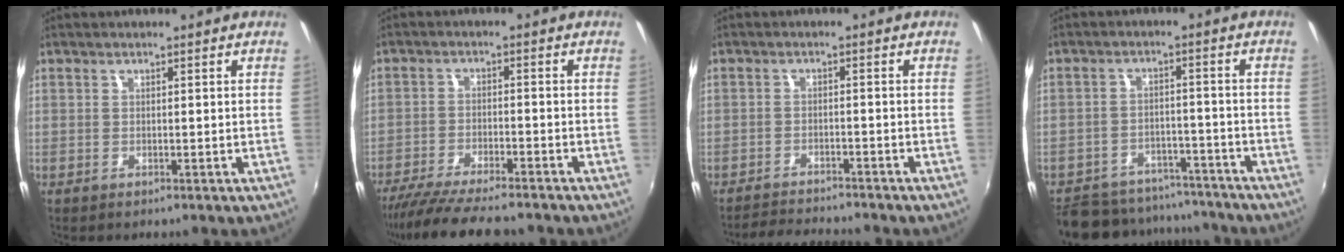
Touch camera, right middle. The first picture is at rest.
{"total": 13.4, "force": [-11.6, 1.8, 6.3], "torque": [-0.134, -0.031, -0.189]}
{"total": 6.7, "force": [-6.4, 0.3, 1.8], "torque": [-0.053, -0.010, -0.101]}
{"total": 18.0, "force": [-15.4, 7.0, 6.1], "torque": [-0.146, 0.013, -0.204]}